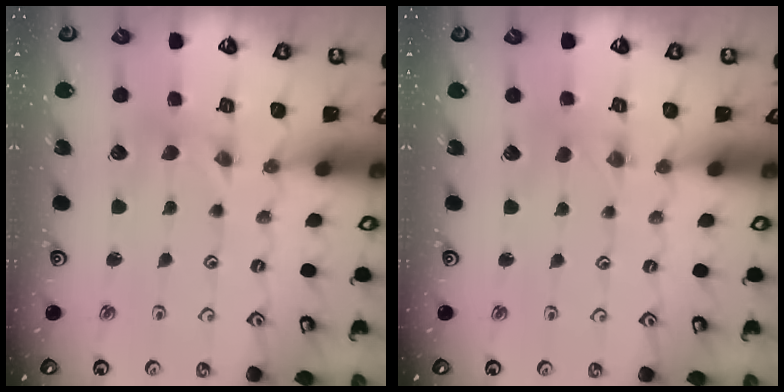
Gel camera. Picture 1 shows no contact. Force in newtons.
{"total": 0.0}